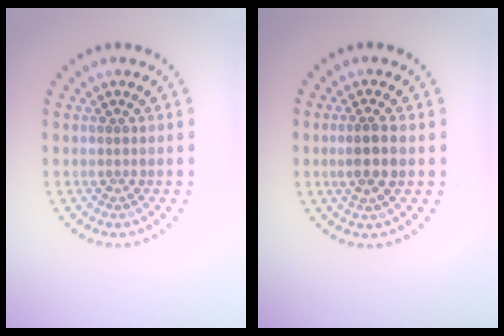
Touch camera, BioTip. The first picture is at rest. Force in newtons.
{"total": 2.6, "press": 2.3, "slide": 1.0}